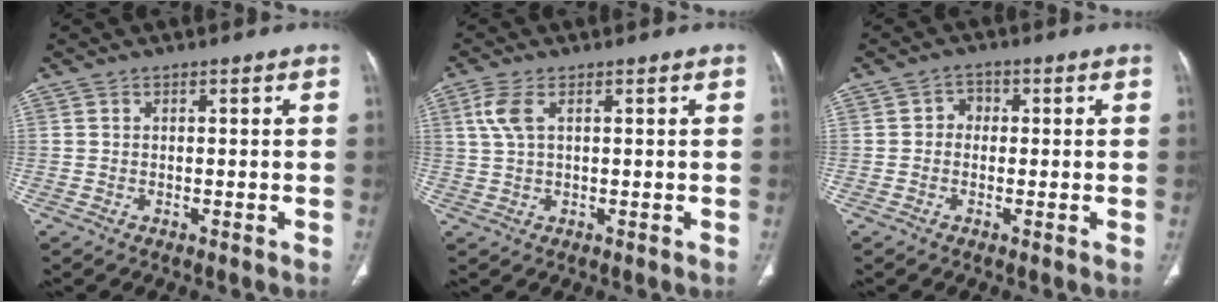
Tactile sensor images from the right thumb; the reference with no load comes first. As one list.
[{"total": 4.3, "force": [1.5, 2.0, 3.6], "torque": [-0.096, 0.010, 0.034]}, {"total": 2.3, "force": [-0.1, 2.0, 1.1], "torque": [0.001, 0.008, -0.011]}]